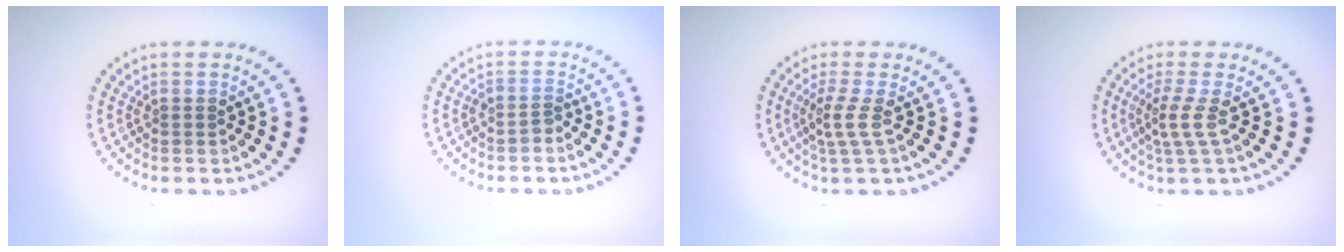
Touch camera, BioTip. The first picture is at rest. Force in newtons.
{"total": 1.3, "press": 0.9, "slide": 0.9}
{"total": 2.1, "press": 1.5, "slide": 1.5}
{"total": 2.3, "press": 1.6, "slide": 1.7}